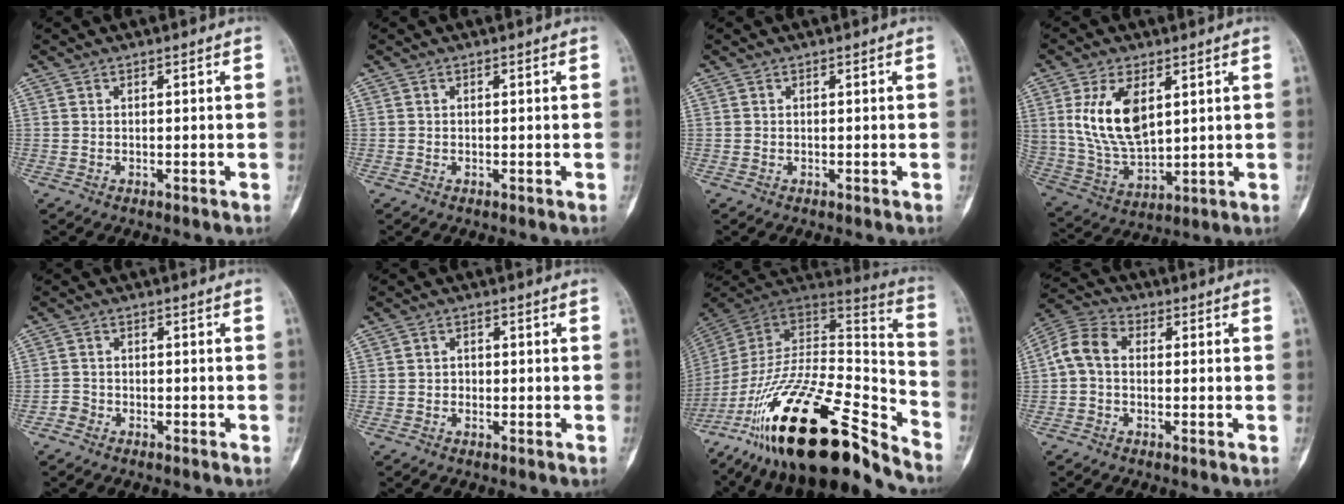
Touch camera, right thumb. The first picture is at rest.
{"total": 0.0}
{"total": 0.0}
{"total": 13.8, "force": [4.0, 7.7, 10.7], "torque": [-0.193, -0.017, 0.093]}
{"total": 2.1, "force": [-1.5, 1.4, 0.2], "torque": [-0.003, 0.010, -0.035]}
{"total": 1.4, "force": [-0.5, 1.3, 0.2], "torque": [0.011, 0.008, -0.012]}
{"total": 32.2, "force": [-21.6, 10.0, 21.6], "torque": [-0.324, 0.071, -0.361]}
{"total": 7.5, "force": [-0.3, 5.5, 5.1], "torque": [-0.096, 0.025, -0.019]}